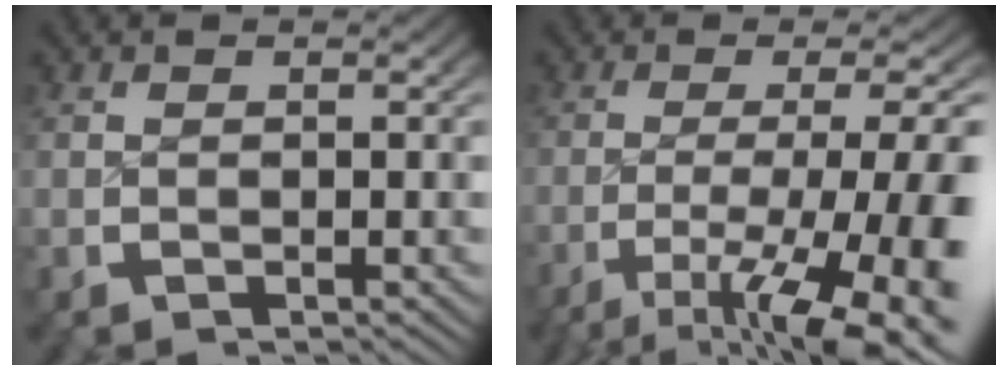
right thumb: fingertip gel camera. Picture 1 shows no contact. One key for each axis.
{"total": 11.9, "fx": -4.5, "fy": 5.2, "fz": 9.7, "tx": -0.169, "ty": -0.037, "tz": -0.044}